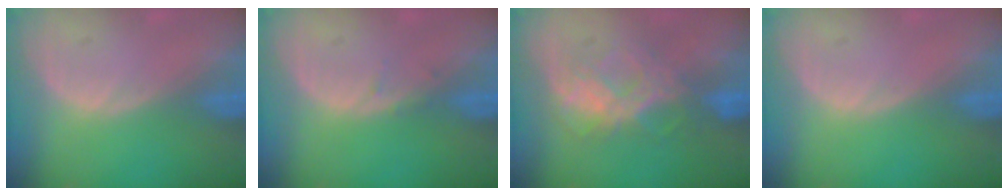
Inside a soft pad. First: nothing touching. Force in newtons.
{"total": 0.8, "press": 0.7, "slide": 0.3}
{"total": 6.8, "press": 6.7, "slide": 1.2}
{"total": 0.0}